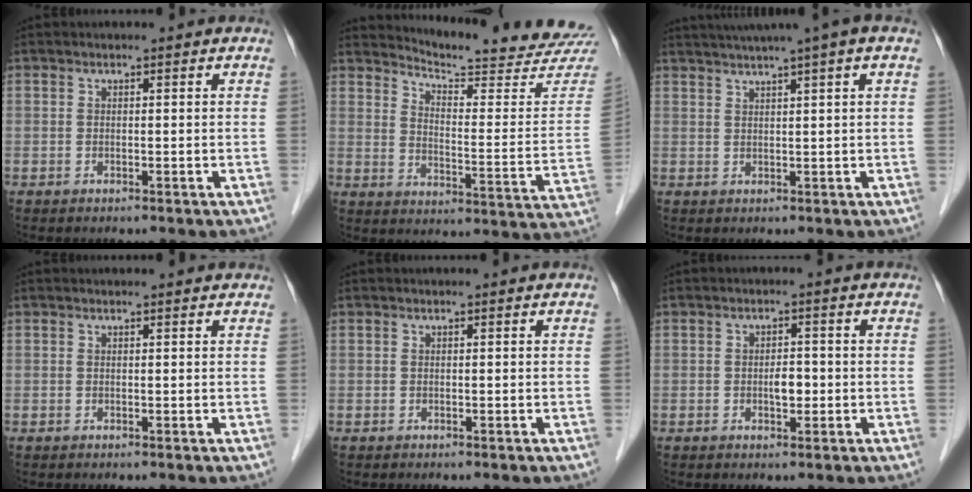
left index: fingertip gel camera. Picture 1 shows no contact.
{"total": 20.3, "force": [19.9, 0.6, 4.0], "torque": [-0.058, -0.123, 0.237]}
{"total": 8.4, "force": [6.0, -1.0, 5.8], "torque": [-0.092, 0.035, 0.081]}
{"total": 1.5, "force": [1.5, 0.2, 0.3], "torque": [-0.012, 0.008, 0.013]}
{"total": 0.0}
{"total": 2.4, "force": [-0.5, 1.2, 2.0], "torque": [-0.032, 0.003, -0.006]}